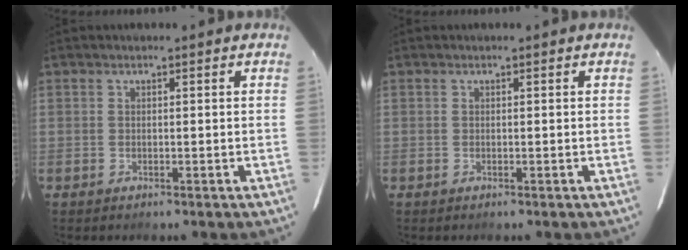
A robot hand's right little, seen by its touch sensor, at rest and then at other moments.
{"total": 0.0}